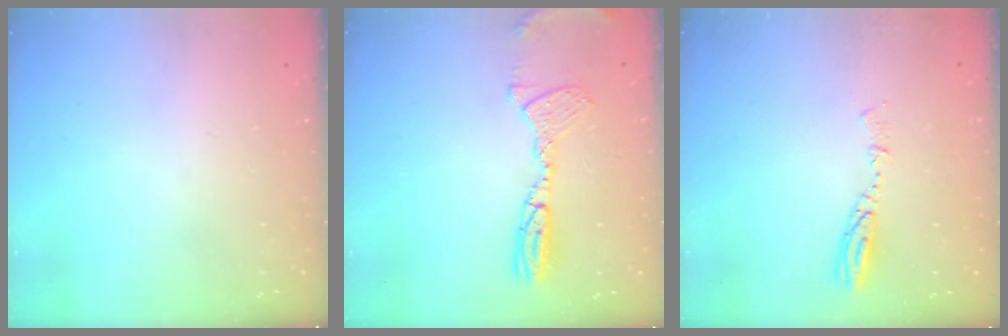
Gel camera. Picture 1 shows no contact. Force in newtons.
{"total": 12.0, "press": 11.8, "slide": 2.5}
{"total": 4.4, "press": 4.4, "slide": 0.4}